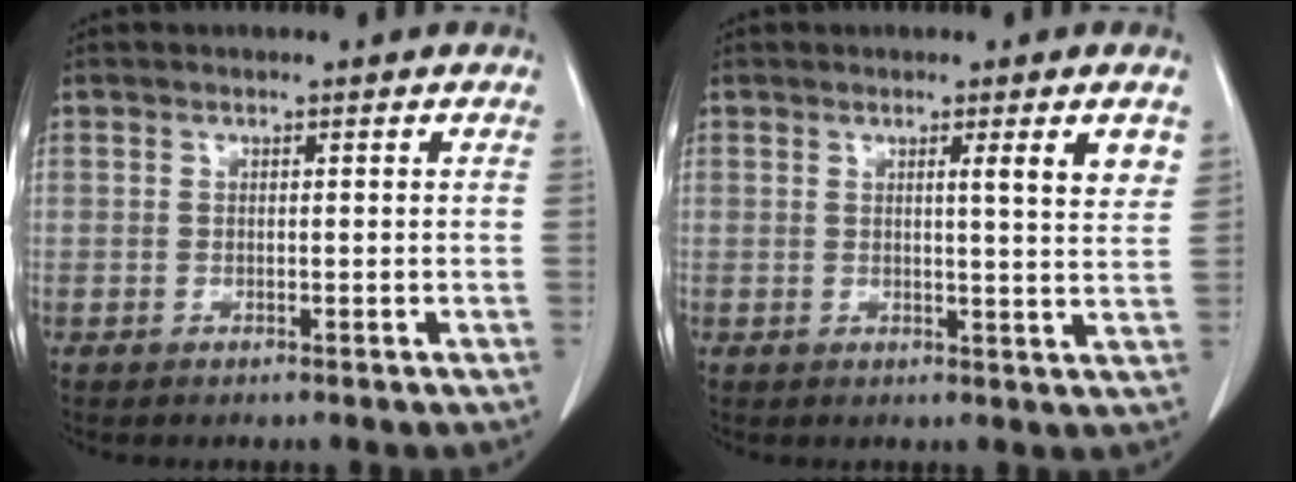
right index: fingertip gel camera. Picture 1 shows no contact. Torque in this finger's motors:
{"motor_torque": [0.60, 0.13, 0.08, 0.02]}